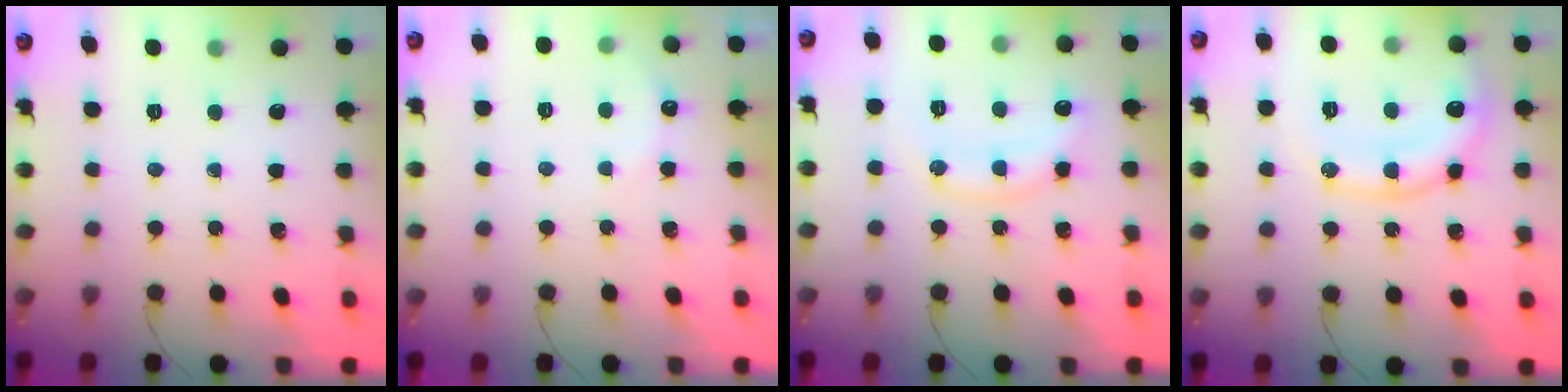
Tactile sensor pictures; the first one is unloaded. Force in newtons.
{"total": 5.1, "press": 4.9, "slide": 1.1}
{"total": 12.5, "press": 12.5, "slide": 0.4}
{"total": 12.9, "press": 12.9, "slide": 1.1}